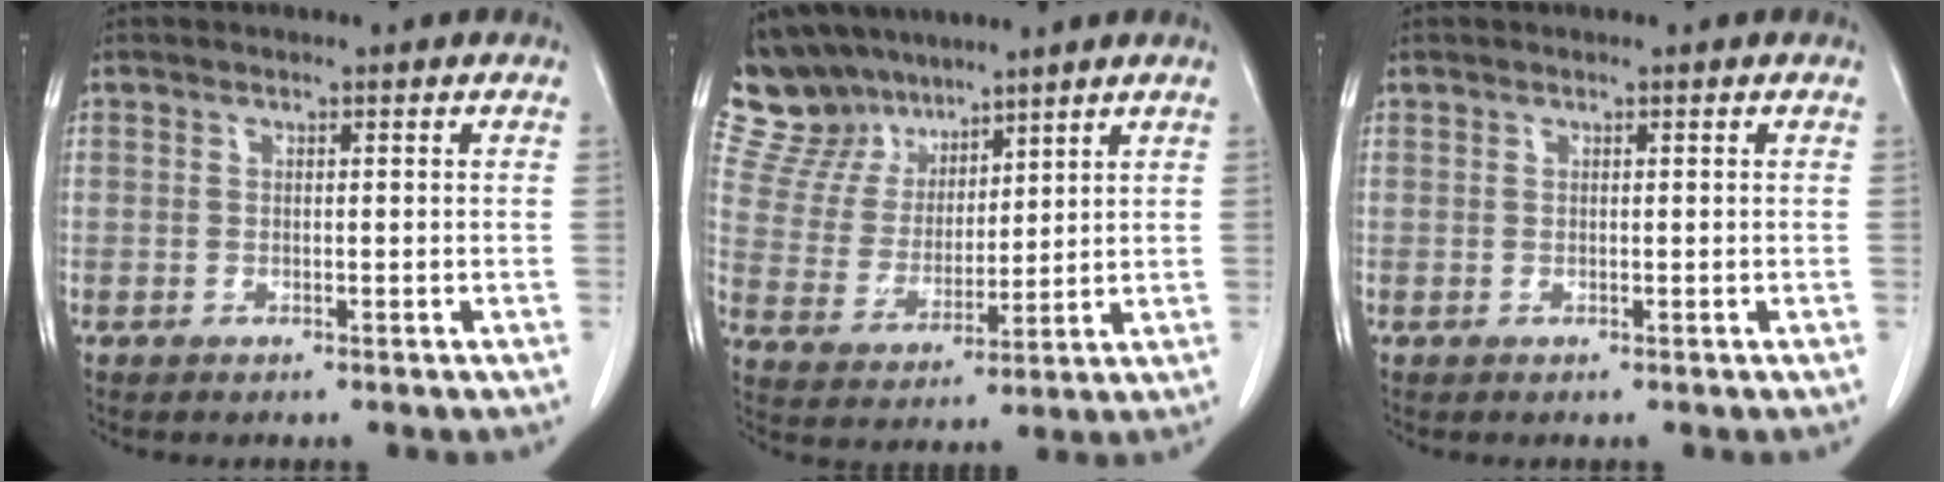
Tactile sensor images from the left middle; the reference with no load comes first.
{"total": 11.0, "force": [9.5, 5.3, 1.5], "torque": [-0.039, 0.020, 0.192]}
{"total": 0.0}